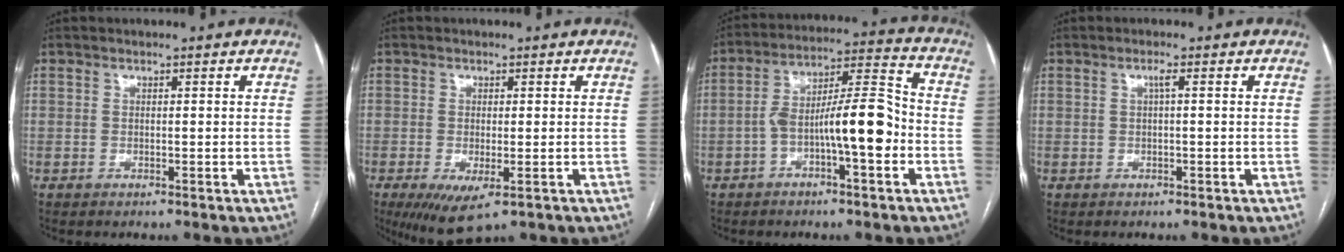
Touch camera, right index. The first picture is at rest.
{"total": 6.3, "force": [-3.3, 2.4, 4.8], "torque": [-0.074, -0.018, -0.046]}
{"total": 11.7, "force": [-3.4, 2.0, 11.0], "torque": [-0.190, 0.029, -0.055]}
{"total": 1.0, "force": [0.2, -0.1, 1.0], "torque": [-0.019, 0.003, 0.003]}